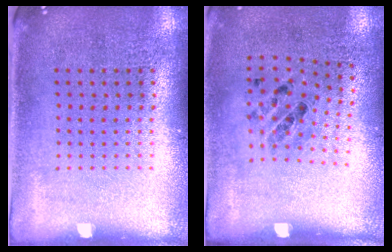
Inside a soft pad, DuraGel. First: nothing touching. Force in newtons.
{"total": 1.1, "press": 0.7, "slide": 0.8}